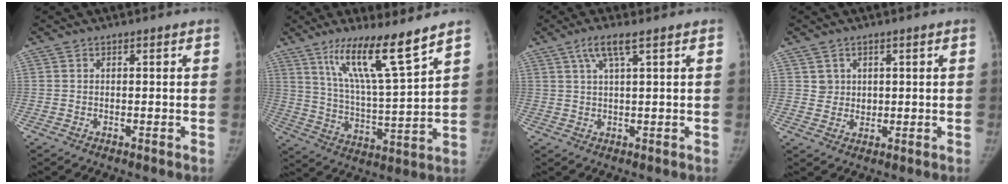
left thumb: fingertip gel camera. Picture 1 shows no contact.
{"total": 14.5, "force": [9.9, 1.2, 10.5], "torque": [-0.181, -0.065, 0.185]}
{"total": 4.2, "force": [2.2, 0.5, 3.6], "torque": [-0.082, 0.001, 0.050]}
{"total": 2.9, "force": [1.2, 2.6, 0.2], "torque": [0.018, -0.007, 0.022]}